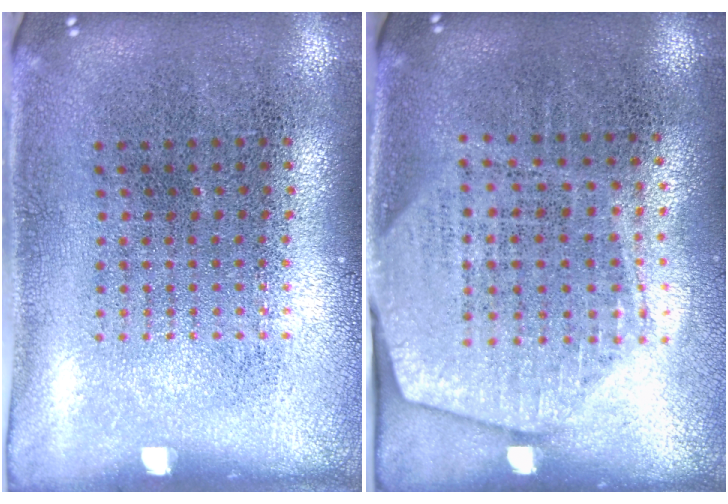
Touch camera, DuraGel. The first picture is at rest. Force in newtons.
{"total": 1.9, "press": 1.7, "slide": 0.9}